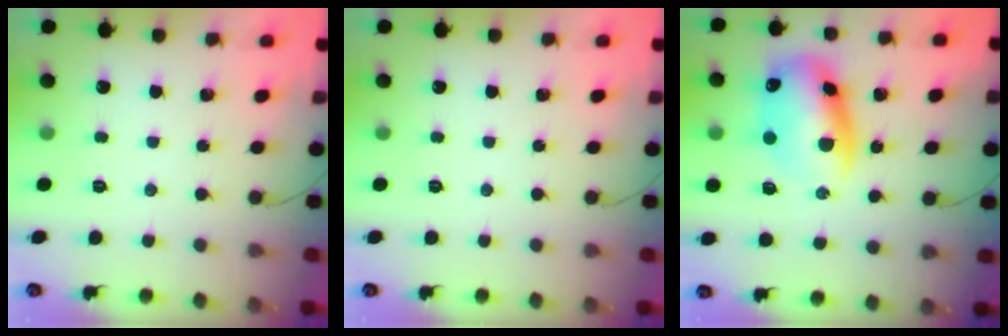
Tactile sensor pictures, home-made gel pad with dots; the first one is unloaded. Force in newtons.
{"total": 0.0}
{"total": 13.5, "press": 13.1, "slide": 3.3}